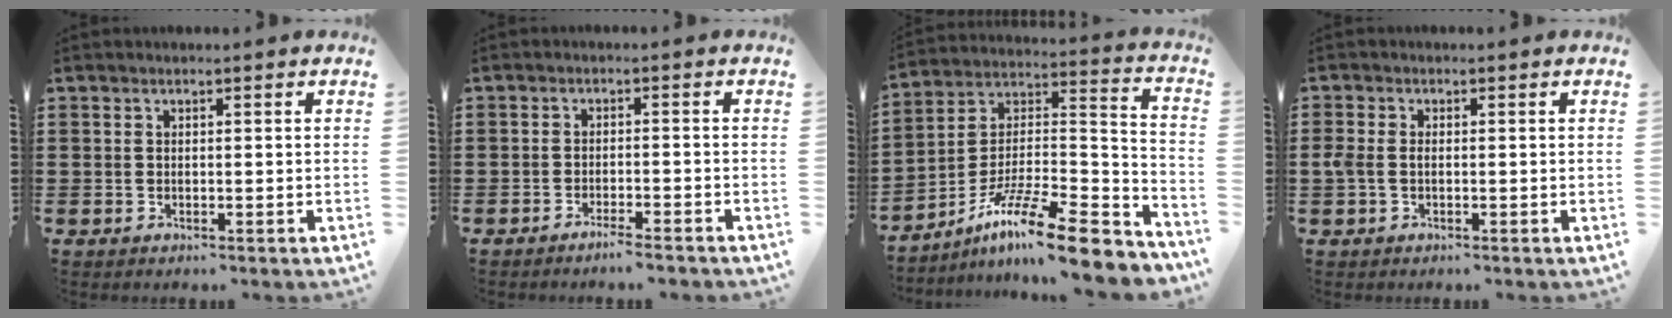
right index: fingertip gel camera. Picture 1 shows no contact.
{"total": 2.3, "force": [-2.1, -0.1, 1.0], "torque": [-0.017, 0.003, -0.040]}
{"total": 14.6, "force": [-10.6, 1.8, 9.8], "torque": [-0.166, 0.021, -0.190]}
{"total": 1.6, "force": [-0.3, 0.9, 1.3], "torque": [-0.041, -0.003, -0.011]}